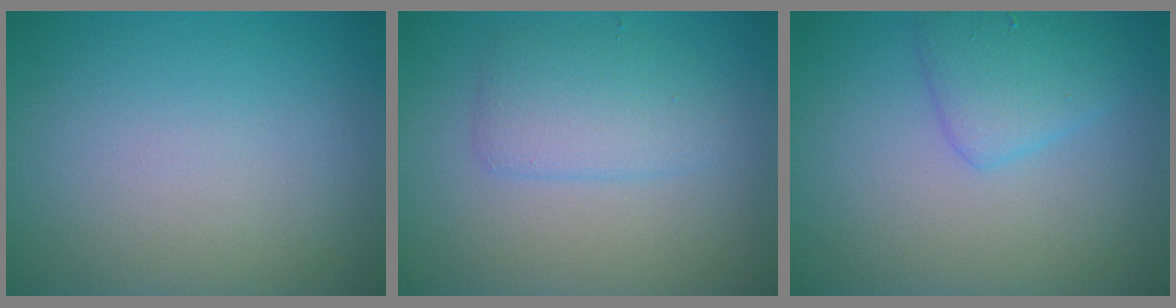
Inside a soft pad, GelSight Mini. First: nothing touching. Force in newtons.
{"total": 2.9, "press": 2.9, "slide": 0.2}
{"total": 2.9, "press": 2.9, "slide": 0.1}